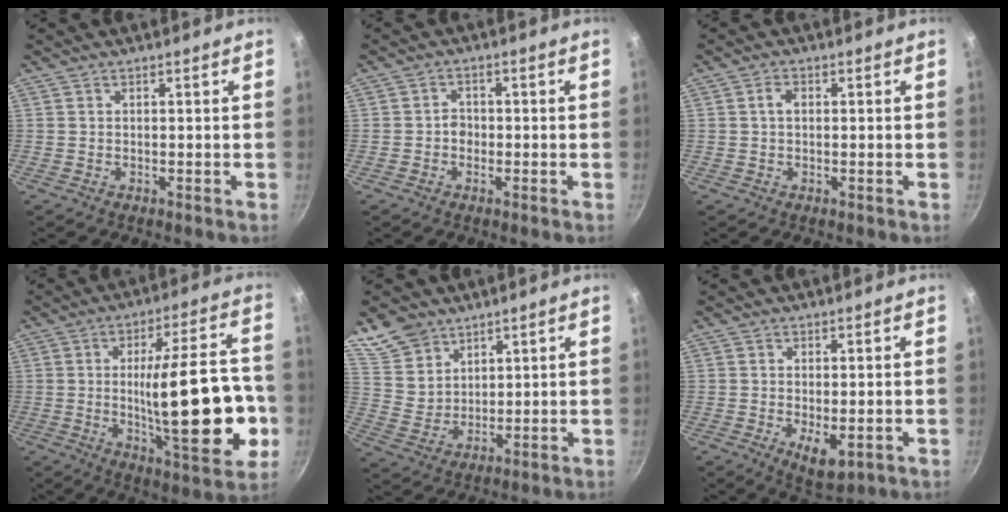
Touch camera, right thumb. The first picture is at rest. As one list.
[{"total": 2.3, "force": [-0.6, 1.9, 1.0], "torque": [-0.001, 0.011, -0.013]}, {"total": 1.7, "force": [0.3, 1.2, 1.2], "torque": [-0.020, 0.005, 0.003]}, {"total": 24.3, "force": [-3.5, 7.4, 22.9], "torque": [-0.309, 0.008, -0.042]}, {"total": 9.1, "force": [6.4, 5.9, 2.6], "torque": [-0.025, -0.019, 0.135]}, {"total": 5.9, "force": [-1.2, 2.8, 5.1], "torque": [-0.074, -0.013, -0.008]}]